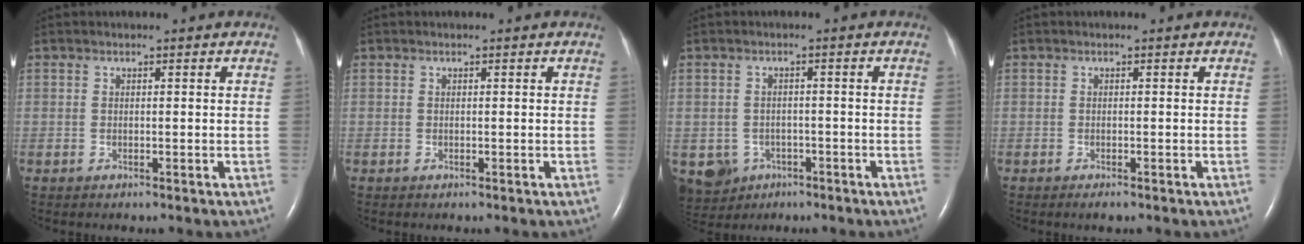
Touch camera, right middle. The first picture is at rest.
{"total": 0.0}
{"total": 6.2, "force": [-3.1, 5.1, 1.4], "torque": [-0.036, 0.003, -0.040]}
{"total": 0.9, "force": [-0.6, 0.2, 0.6], "torque": [-0.012, -0.002, -0.008]}